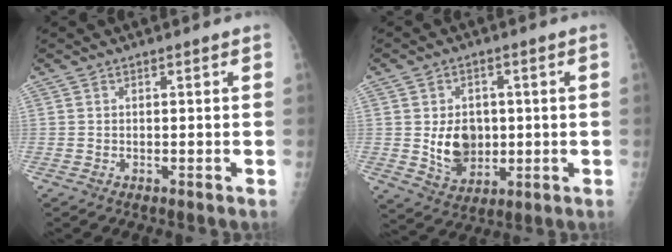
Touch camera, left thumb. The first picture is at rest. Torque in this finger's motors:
{"motor_torque": [0.91, 1.10, 0.66, -0.31, 0.10]}